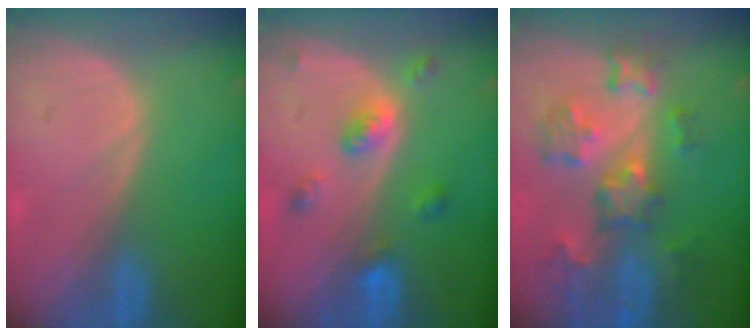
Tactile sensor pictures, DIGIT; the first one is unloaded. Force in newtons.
{"total": 5.2, "press": 4.5, "slide": 2.6}
{"total": 9.0, "press": 7.9, "slide": 4.2}